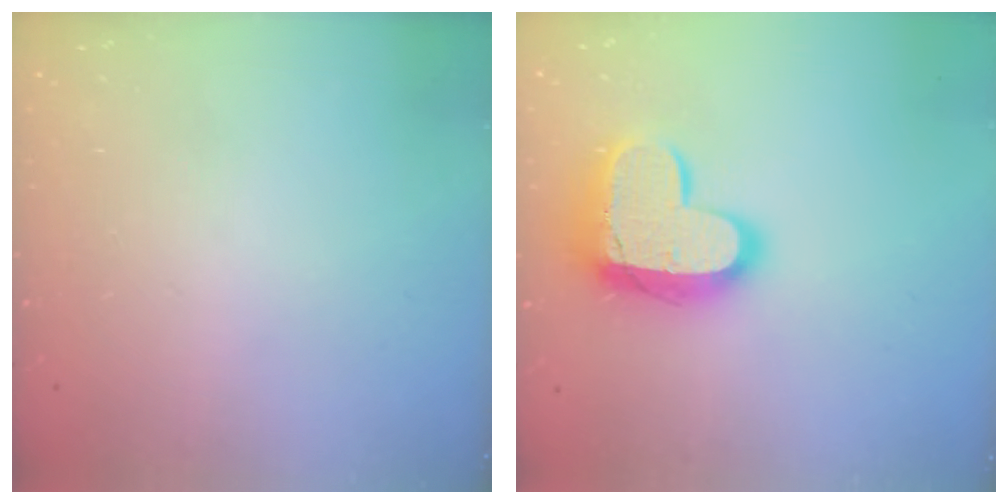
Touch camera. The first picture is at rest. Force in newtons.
{"total": 16.7, "press": 16.6, "slide": 1.3}